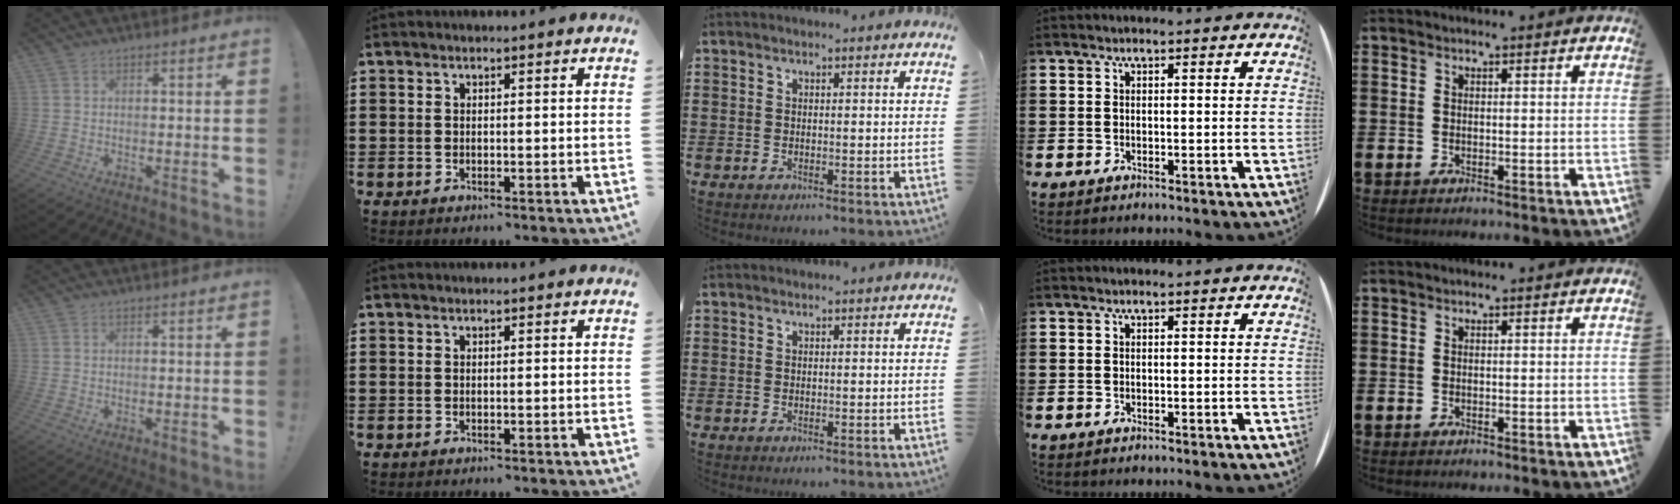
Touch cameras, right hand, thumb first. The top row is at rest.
{}